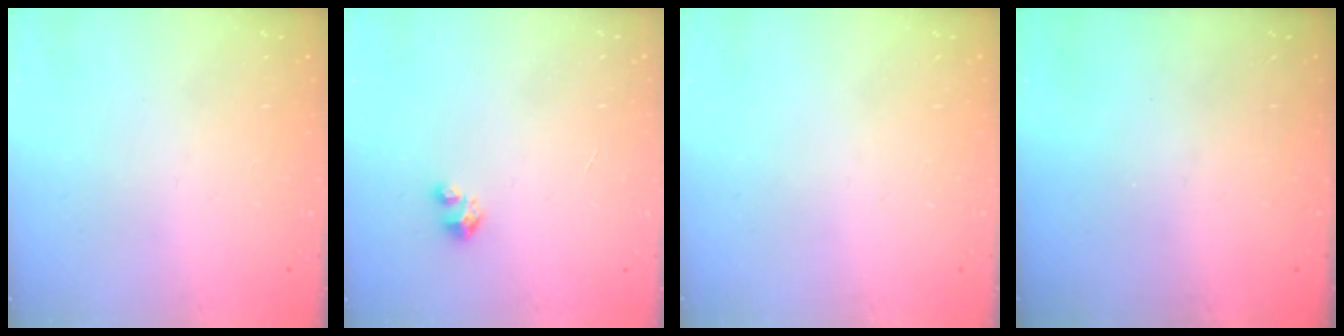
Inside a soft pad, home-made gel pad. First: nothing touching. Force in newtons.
{"total": 1.7, "press": 1.7, "slide": 0.1}
{"total": 0.0}
{"total": 0.0}